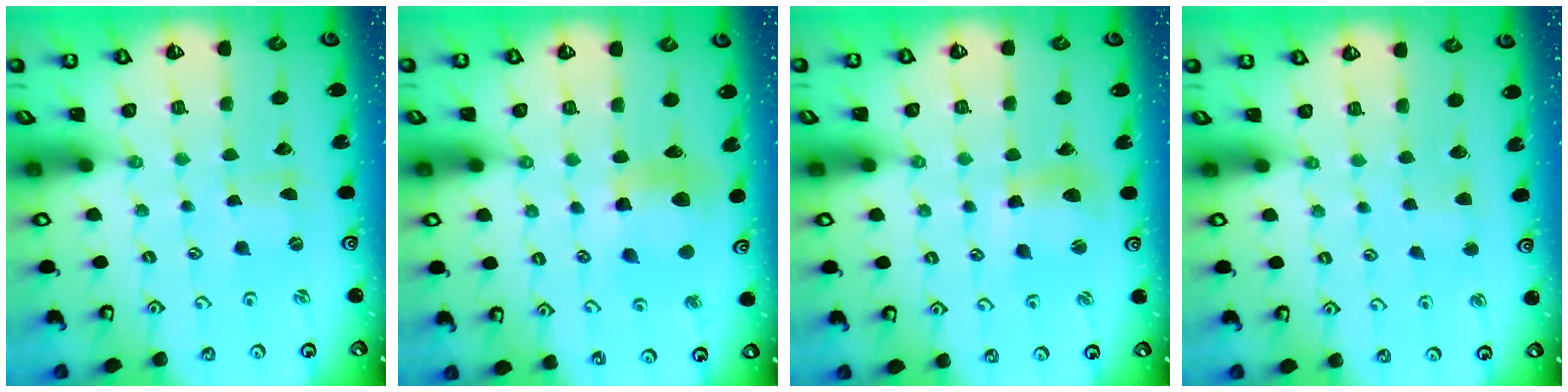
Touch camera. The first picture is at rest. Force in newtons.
{"total": 10.6, "press": 10.5, "slide": 1.2}
{"total": 8.2, "press": 8.2, "slide": 0.5}
{"total": 2.6, "press": 2.5, "slide": 0.5}